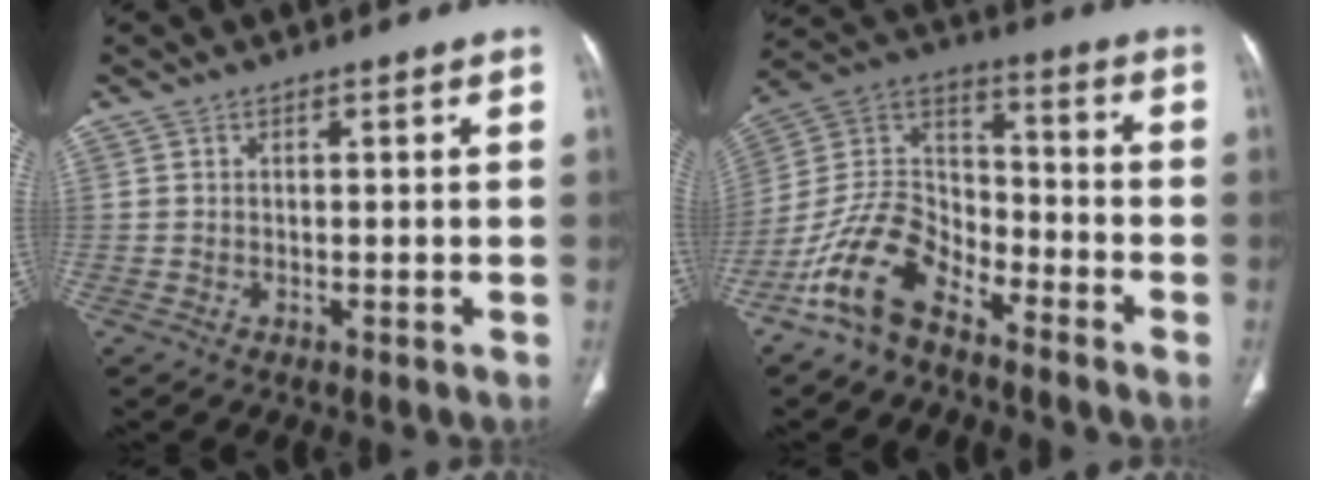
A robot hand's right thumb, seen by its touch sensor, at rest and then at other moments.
{"total": 13.5, "force": [-9.3, 7.1, 6.8], "torque": [-0.126, 0.078, -0.188]}